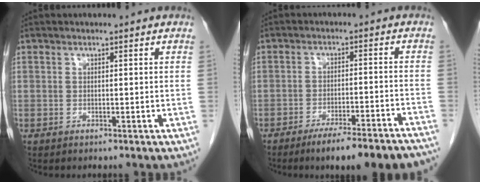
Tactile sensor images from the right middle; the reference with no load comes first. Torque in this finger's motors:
{"motor_torque": [1.17, -0.97, 0.17, 0.04]}